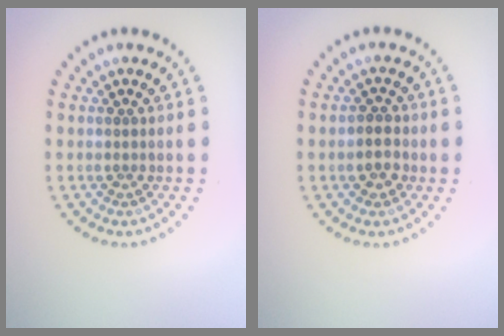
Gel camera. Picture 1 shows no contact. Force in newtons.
{"total": 2.0, "press": 1.9, "slide": 0.6}